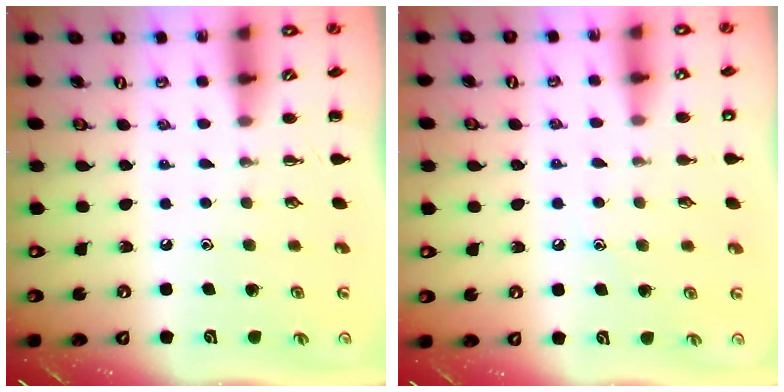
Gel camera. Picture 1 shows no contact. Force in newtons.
{"total": 5.7, "press": 5.5, "slide": 1.5}